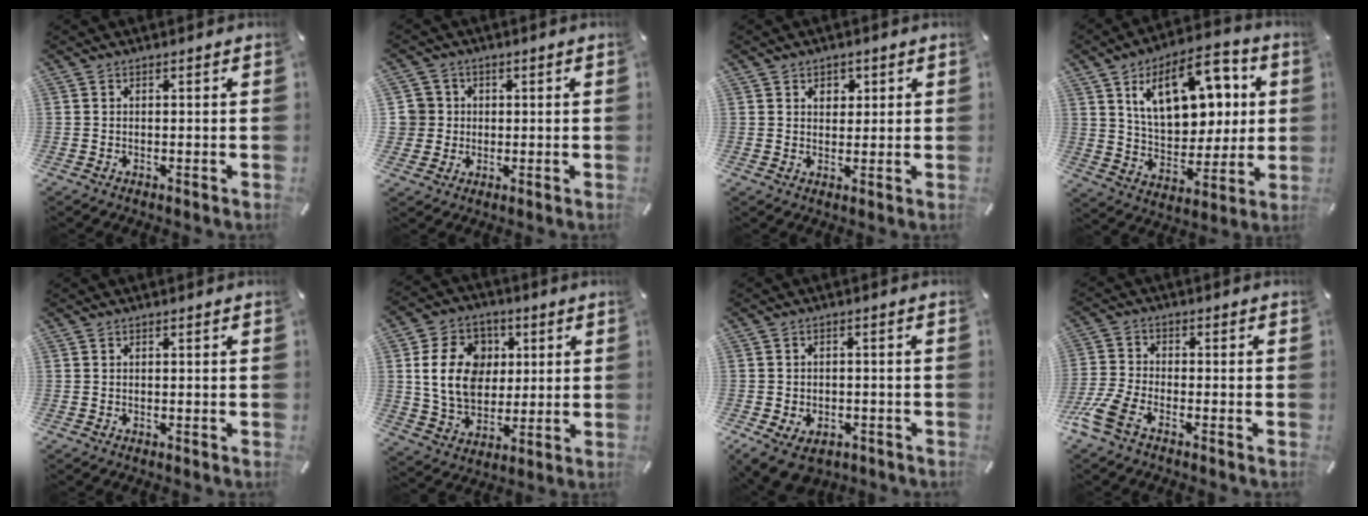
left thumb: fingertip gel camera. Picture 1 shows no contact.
{"total": 5.9, "force": [0.9, 5.9, 0.4], "torque": [-0.023, 0.005, 0.019]}
{"total": 2.7, "force": [1.3, 2.3, 0.7], "torque": [0.007, -0.005, 0.017]}
{"total": 18.9, "force": [8.3, 11.2, 12.8], "torque": [-0.197, -0.027, 0.143]}
{"total": 0.0}
{"total": 15.4, "force": [2.4, 12.3, 8.9], "torque": [-0.174, 0.011, 0.044]}
{"total": 6.4, "force": [-3.2, 4.2, 3.6], "torque": [-0.077, 0.013, -0.057]}
{"total": 7.1, "force": [-4.2, 3.1, 4.8], "torque": [-0.133, -0.006, -0.085]}